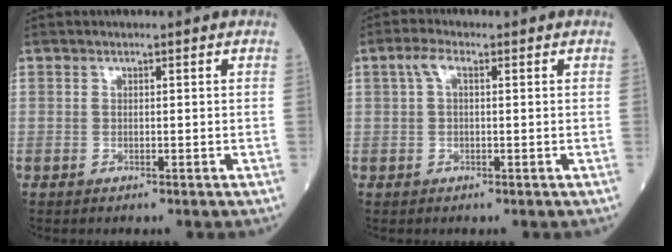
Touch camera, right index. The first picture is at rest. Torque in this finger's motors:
{"motor_torque": [0.04, 0.03, 0.18, 0.04]}